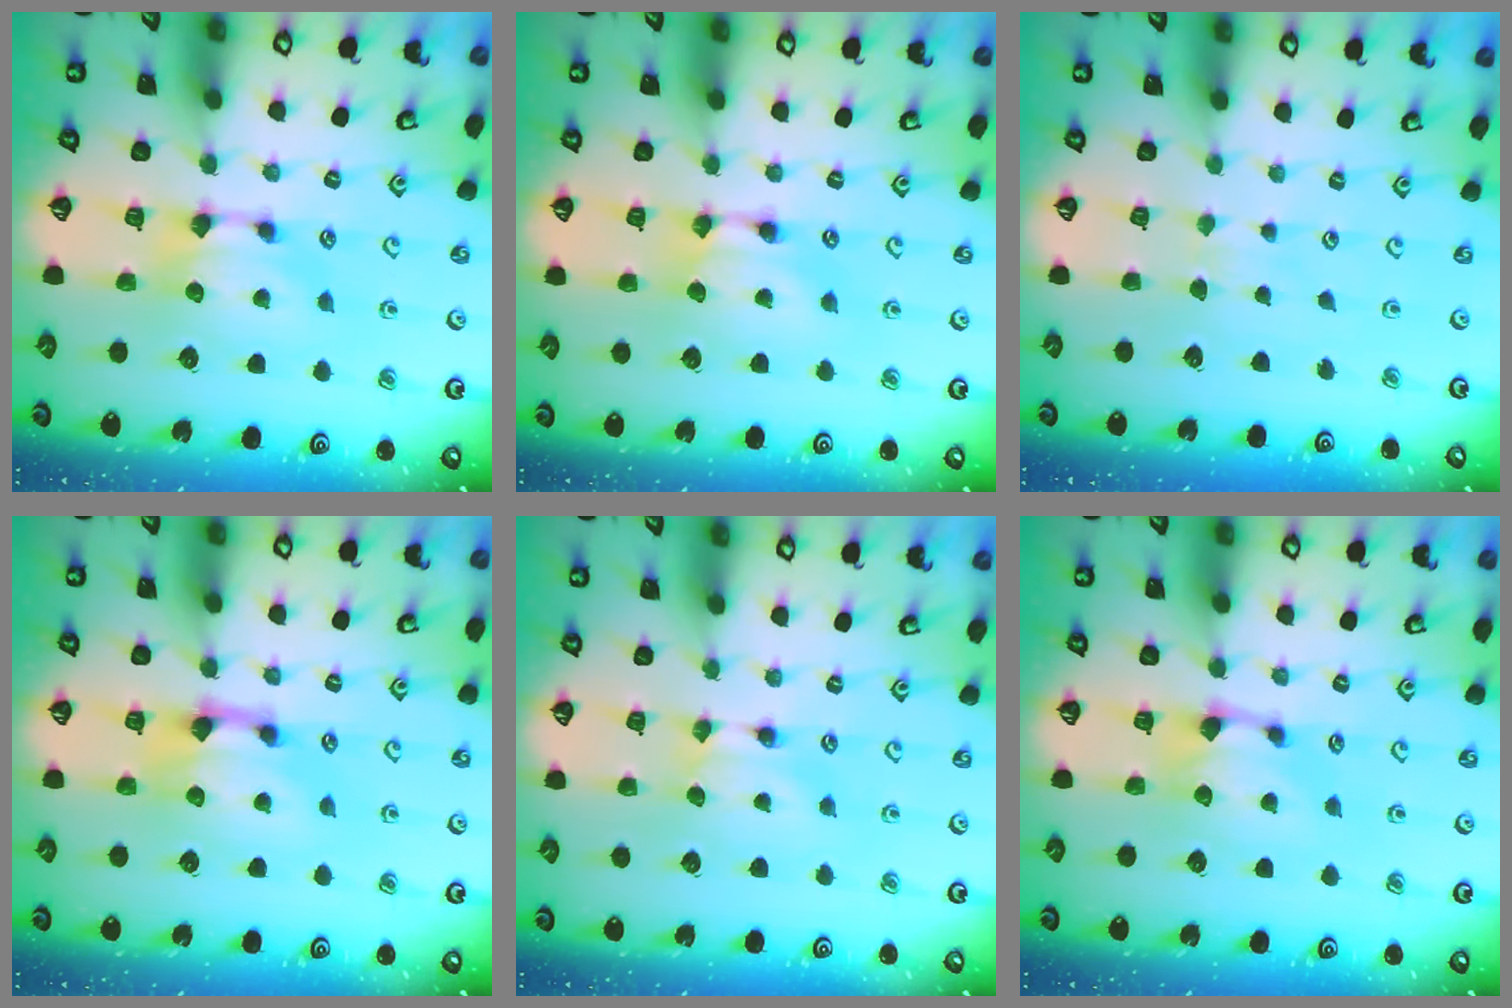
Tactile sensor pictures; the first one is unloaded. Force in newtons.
{"total": 1.7, "press": 1.7, "slide": 0.2}
{"total": 2.9, "press": 2.9, "slide": 0.4}
{"total": 1.5, "press": 0.7, "slide": 1.4}
{"total": 0.0}
{"total": 1.0, "press": 0.3, "slide": 0.9}